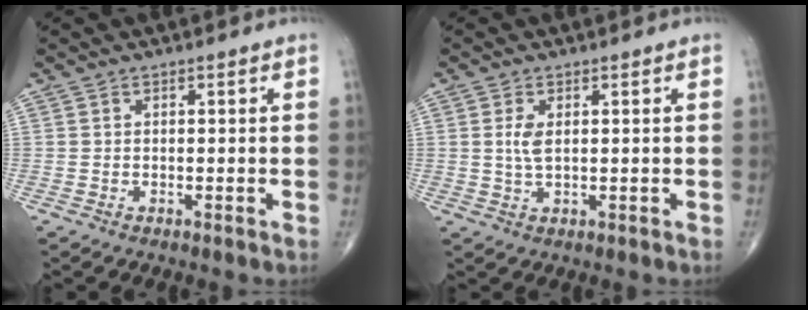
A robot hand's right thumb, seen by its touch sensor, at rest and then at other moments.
{"total": 3.3, "force": [0.7, 1.6, 2.9], "torque": [-0.063, -0.003, 0.015]}